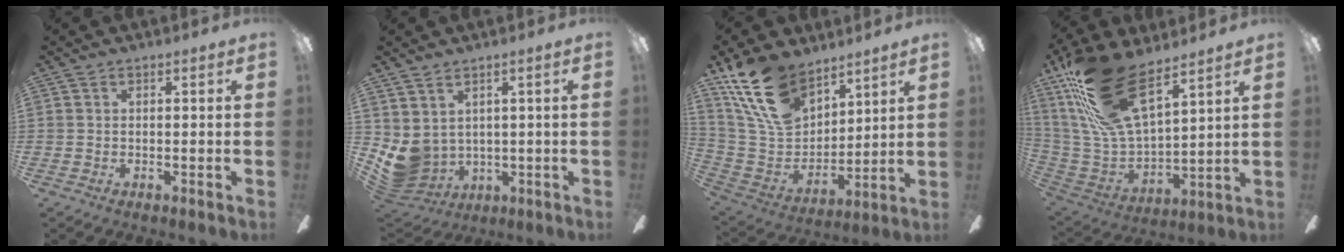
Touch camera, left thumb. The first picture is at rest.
{"total": 6.5, "force": [1.5, 5.7, 2.7], "torque": [-0.104, -0.030, 0.032]}
{"total": 18.7, "force": [12.4, 10.1, 9.7], "torque": [-0.208, -0.050, 0.234]}
{"total": 24.6, "force": [16.1, 9.9, 15.7], "torque": [-0.330, -0.085, 0.288]}